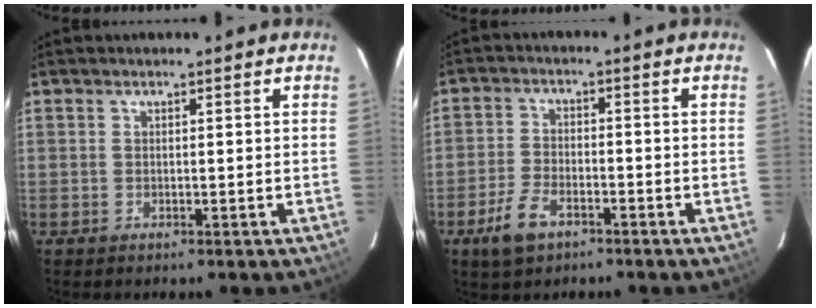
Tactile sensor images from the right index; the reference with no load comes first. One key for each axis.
{"total": 6.8, "fx": -4.1, "fy": 3.5, "fz": 4.1, "tx": -0.102, "ty": -0.002, "tz": -0.077}